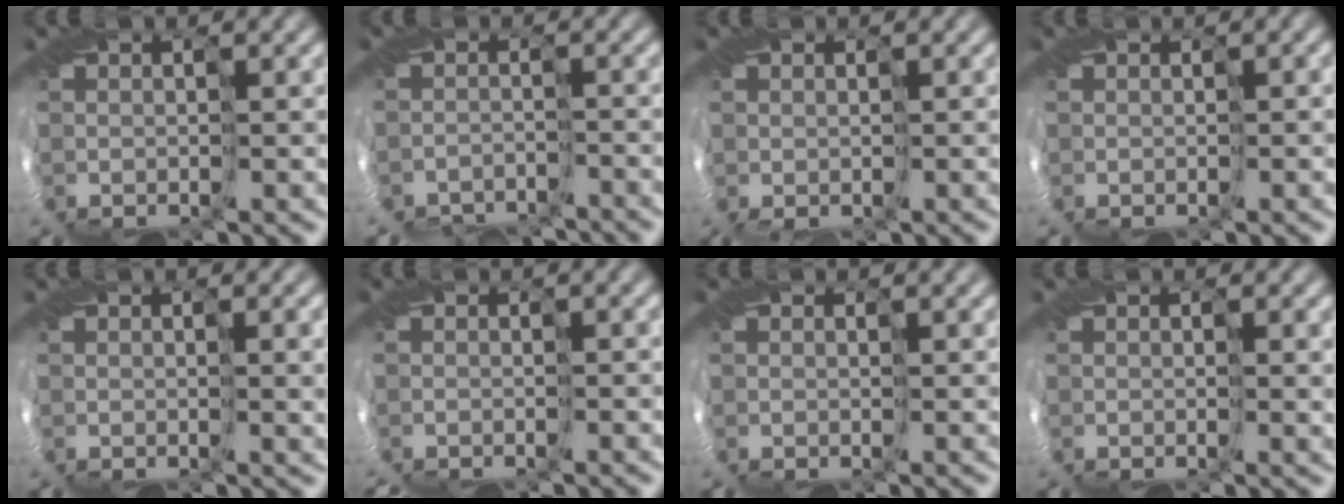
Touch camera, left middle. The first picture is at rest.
{"total": 6.3, "force": [-6.1, -0.6, -1.5], "torque": [0.006, -0.019, -0.081]}
{"total": 2.0, "force": [-1.7, -0.5, -0.9], "torque": [-0.007, -0.023, -0.007]}
{"total": 2.1, "force": [-0.8, -1.4, -1.2], "torque": [0.012, -0.011, 0.005]}
{"total": 3.2, "force": [0.6, 1.0, 3.0], "torque": [-0.036, 0.006, 0.012]}
{"total": 3.4, "force": [-2.8, -1.5, -1.3], "torque": [0.010, -0.019, -0.027]}
{"total": 1.9, "force": [-0.4, -1.4, -1.2], "torque": [0.012, -0.011, 0.009]}
{"total": 1.6, "force": [0.5, 0.5, 1.4], "torque": [-0.022, -0.001, 0.012]}